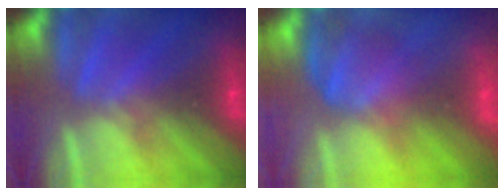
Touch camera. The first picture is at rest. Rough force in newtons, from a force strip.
{"total": 3.5}